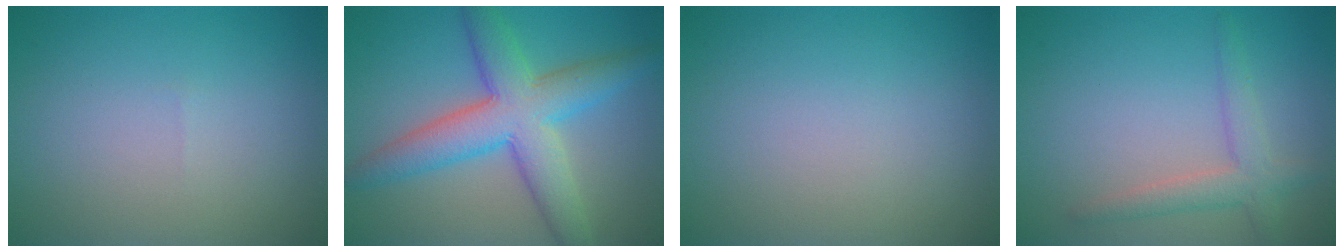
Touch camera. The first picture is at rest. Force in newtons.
{"total": 7.7, "press": 7.7, "slide": 0.1}
{"total": 0.0}
{"total": 2.8, "press": 2.8, "slide": 0.1}